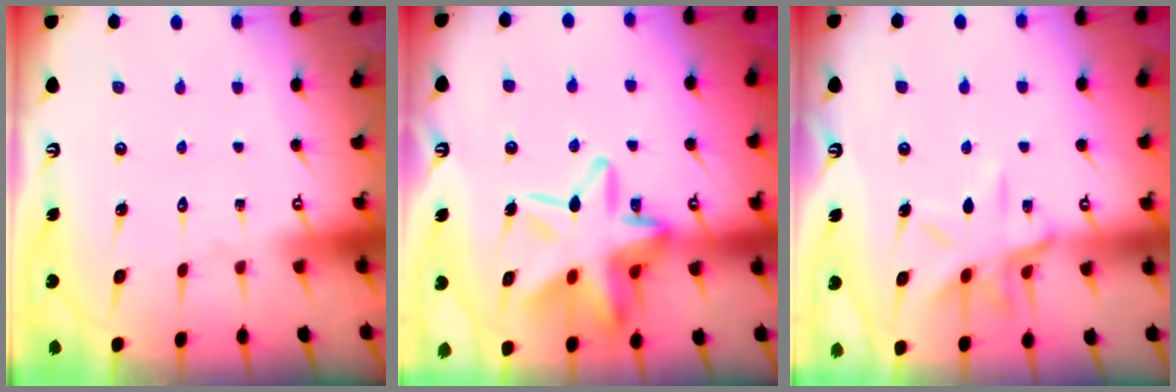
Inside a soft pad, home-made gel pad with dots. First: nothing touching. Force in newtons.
{"total": 19.6, "press": 19.5, "slide": 1.6}
{"total": 11.9, "press": 11.8, "slide": 0.8}